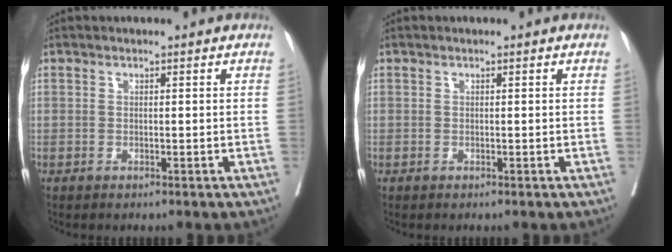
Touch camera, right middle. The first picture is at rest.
{"total": 0.0}